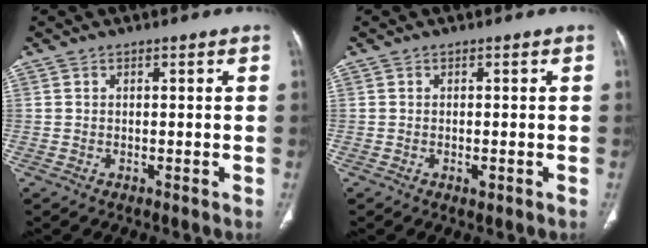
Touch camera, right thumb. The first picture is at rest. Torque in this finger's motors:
{"motor_torque": [0.20, -0.07, -0.11, -0.54, -0.03]}